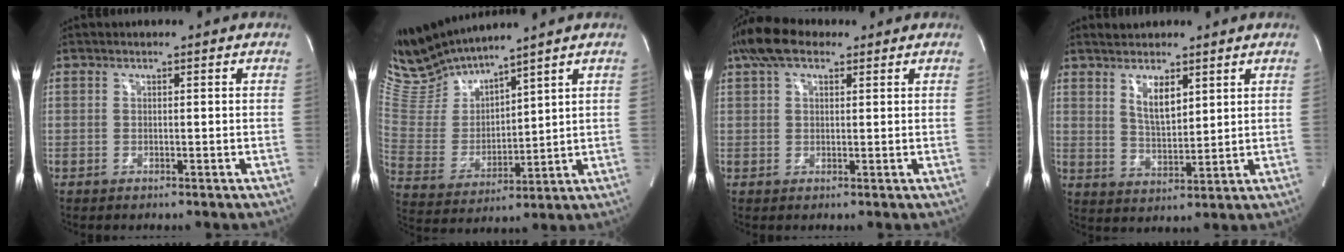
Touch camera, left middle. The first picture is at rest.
{"total": 10.1, "force": [9.8, -0.3, 2.1], "torque": [-0.068, -0.003, 0.218]}
{"total": 6.3, "force": [4.1, 2.9, 3.9], "torque": [-0.085, 0.037, 0.074]}
{"total": 6.8, "force": [3.9, 2.7, 4.9], "torque": [-0.103, 0.001, 0.075]}